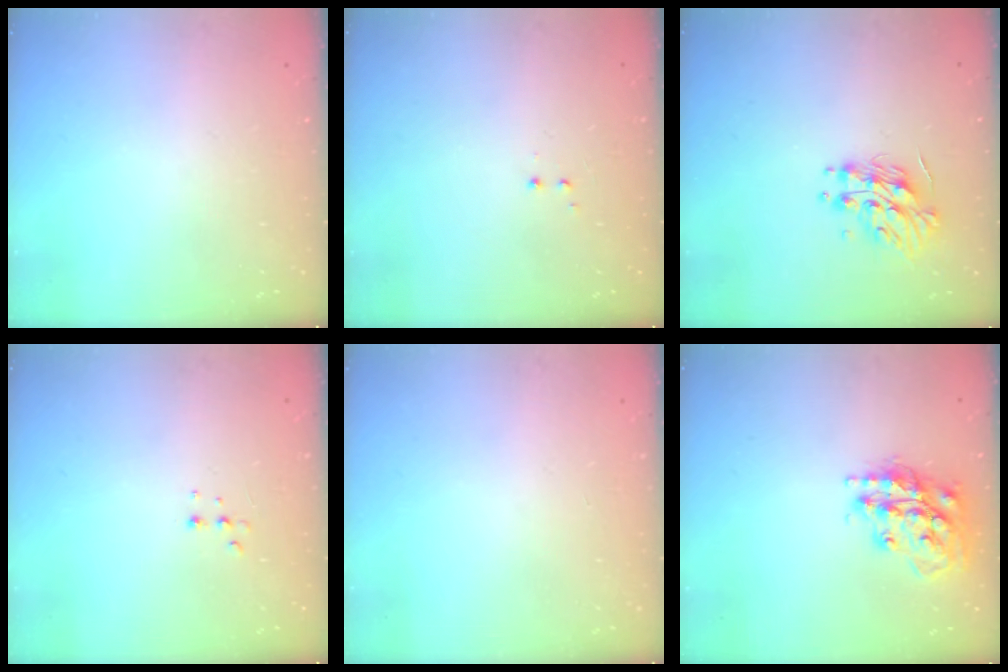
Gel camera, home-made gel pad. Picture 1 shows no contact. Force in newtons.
{"total": 1.2, "press": 1.1, "slide": 0.6}
{"total": 11.5, "press": 11.5, "slide": 0.5}
{"total": 4.2, "press": 4.1, "slide": 1.0}
{"total": 0.0}
{"total": 17.6, "press": 17.5, "slide": 1.4}